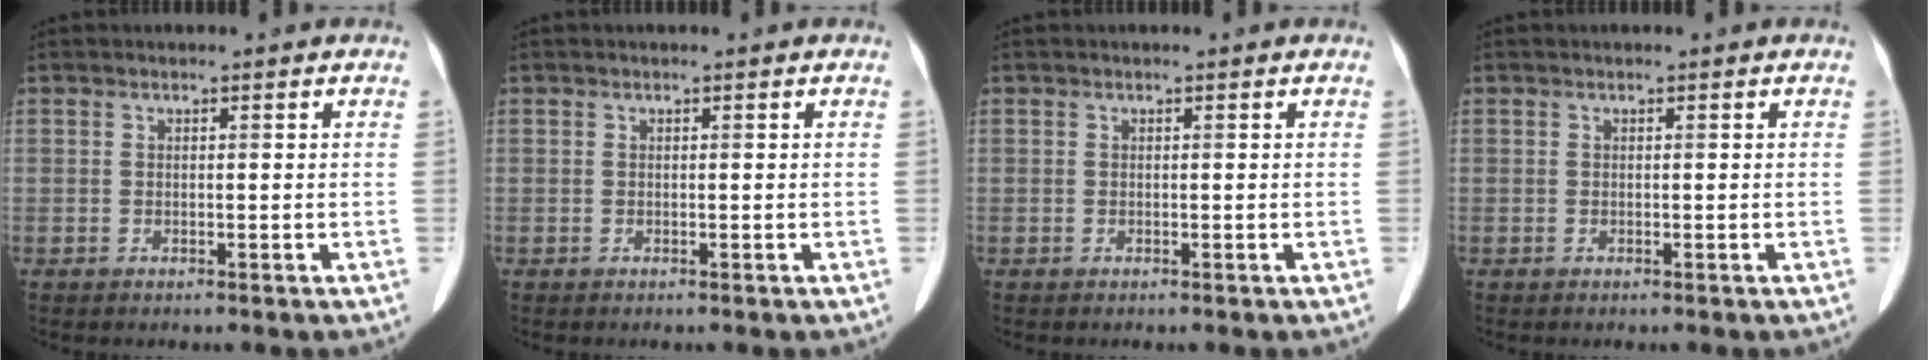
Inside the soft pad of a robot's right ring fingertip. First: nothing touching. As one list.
[{"total": 0.0}, {"total": 0.0}, {"total": 0.0}]